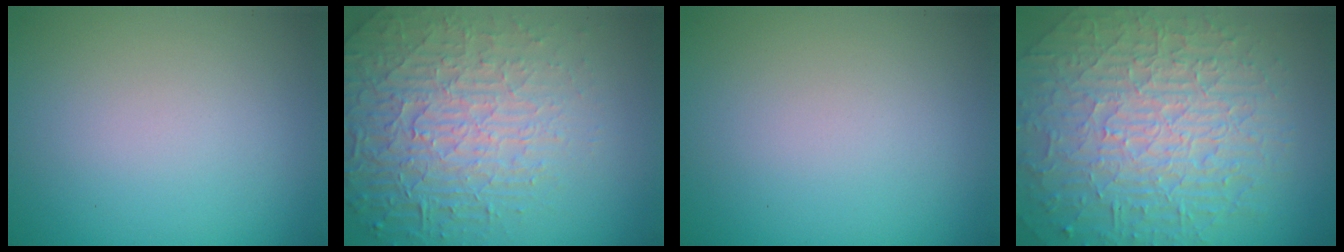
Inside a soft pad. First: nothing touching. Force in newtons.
{"total": 7.4, "press": 5.3, "slide": 5.1}
{"total": 0.0}
{"total": 10.1, "press": 6.5, "slide": 7.7}